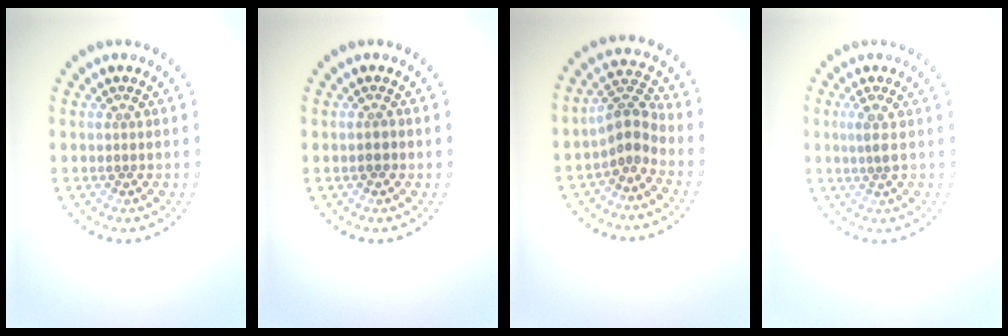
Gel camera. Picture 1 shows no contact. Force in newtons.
{"total": 0.9, "press": 0.8, "slide": 0.4}
{"total": 2.8, "press": 2.3, "slide": 1.6}
{"total": 1.6, "press": 1.2, "slide": 1.0}